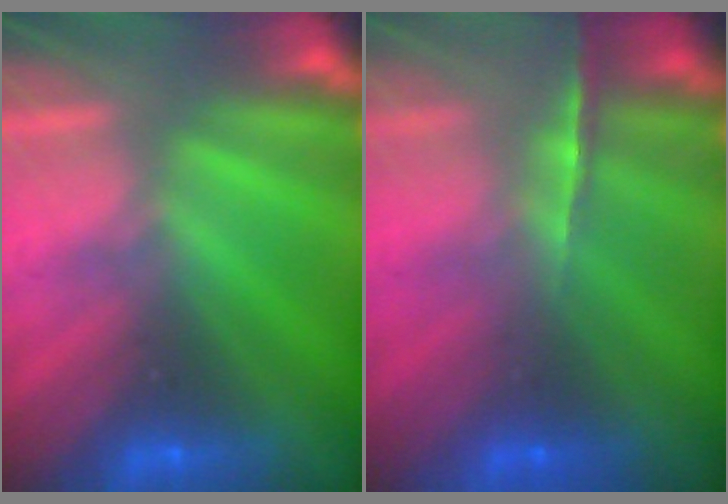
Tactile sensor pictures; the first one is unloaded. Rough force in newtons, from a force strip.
{"total": 1.7}